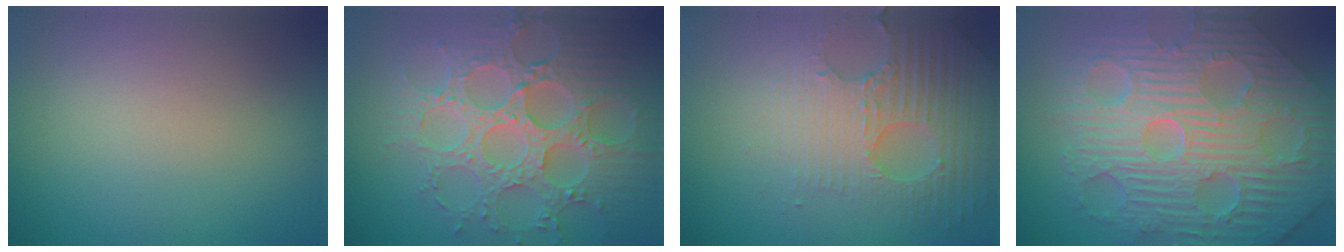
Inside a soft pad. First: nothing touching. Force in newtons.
{"total": 8.3, "press": 6.5, "slide": 5.1}
{"total": 4.7, "press": 4.2, "slide": 1.9}
{"total": 12.5, "press": 8.2, "slide": 9.4}